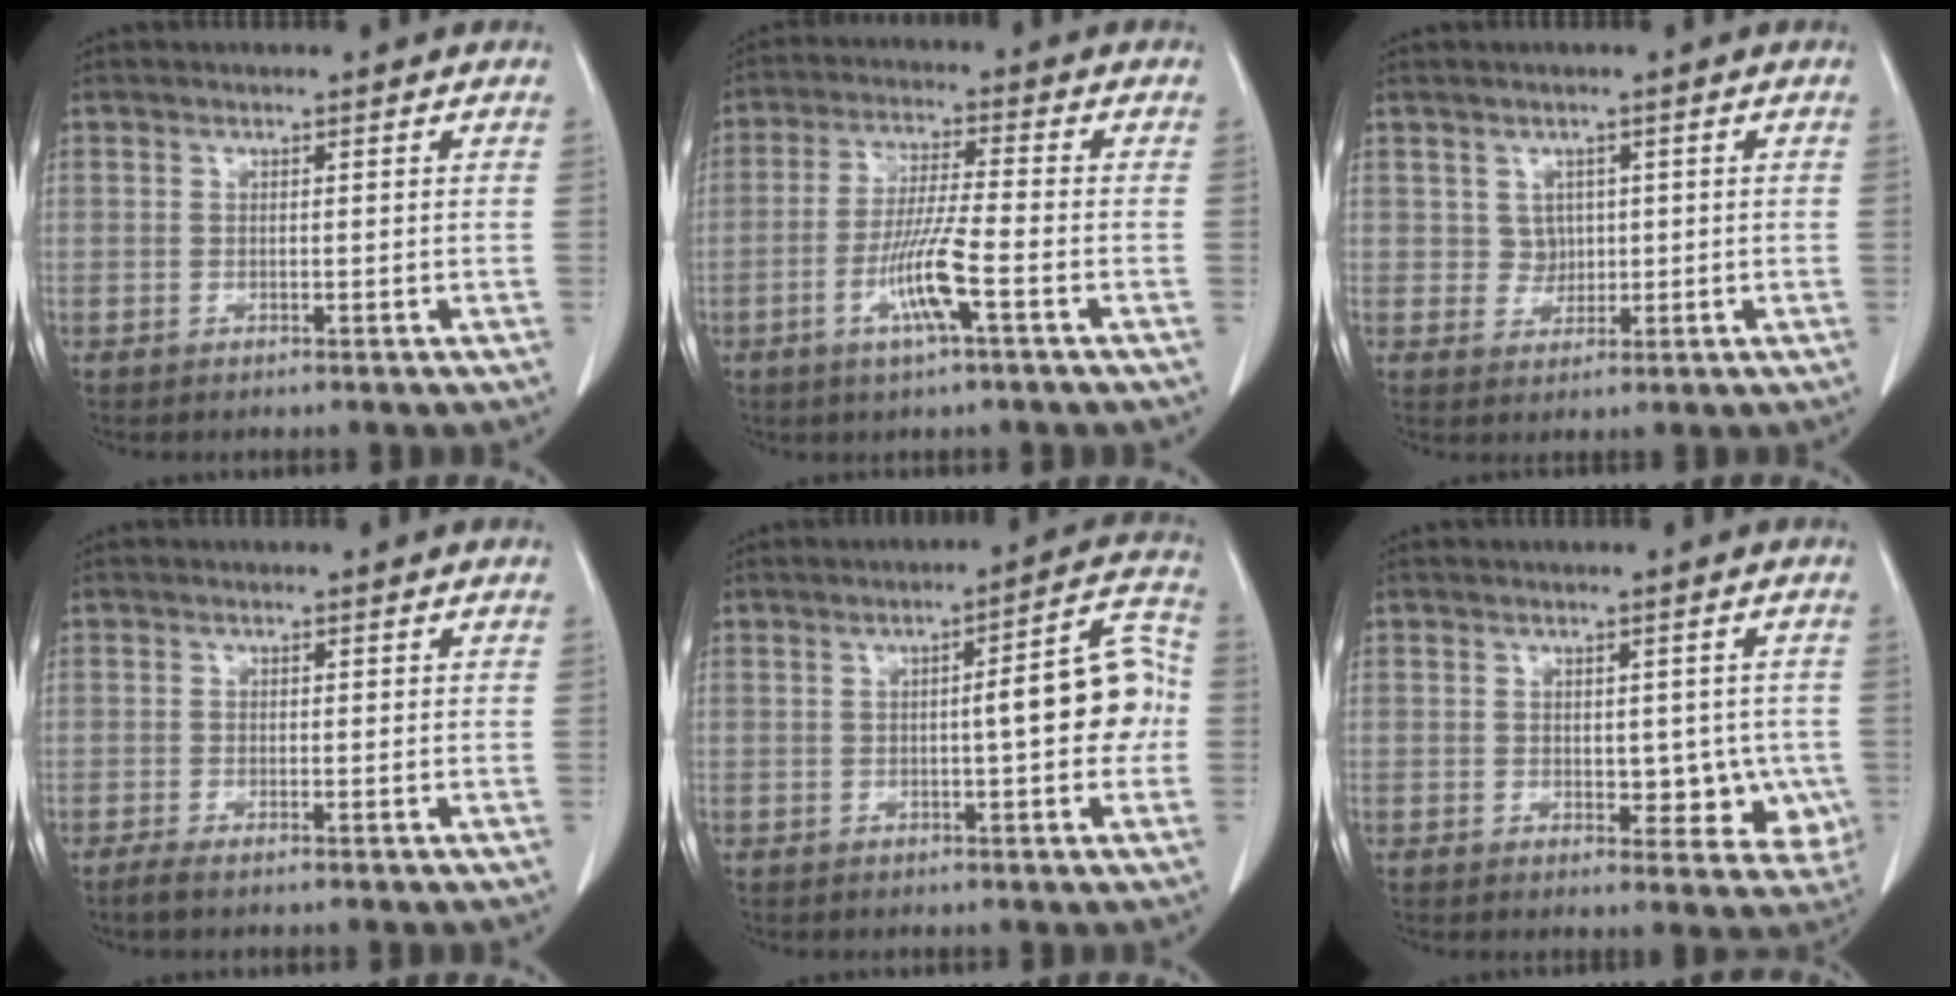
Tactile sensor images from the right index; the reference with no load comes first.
{"total": 8.2, "force": [-3.2, -0.1, 7.5], "torque": [-0.148, -0.008, -0.063]}
{"total": 2.5, "force": [0.6, 2.3, 0.8], "torque": [-0.008, 0.000, 0.011]}
{"total": 1.3, "force": [-1.0, 0.1, 0.9], "torque": [-0.023, -0.004, -0.020]}
{"total": 9.5, "force": [-0.4, 1.8, 9.3], "torque": [-0.115, 0.031, -0.008]}
{"total": 7.2, "force": [-0.8, 4.3, 5.7], "torque": [-0.041, 0.005, -0.001]}